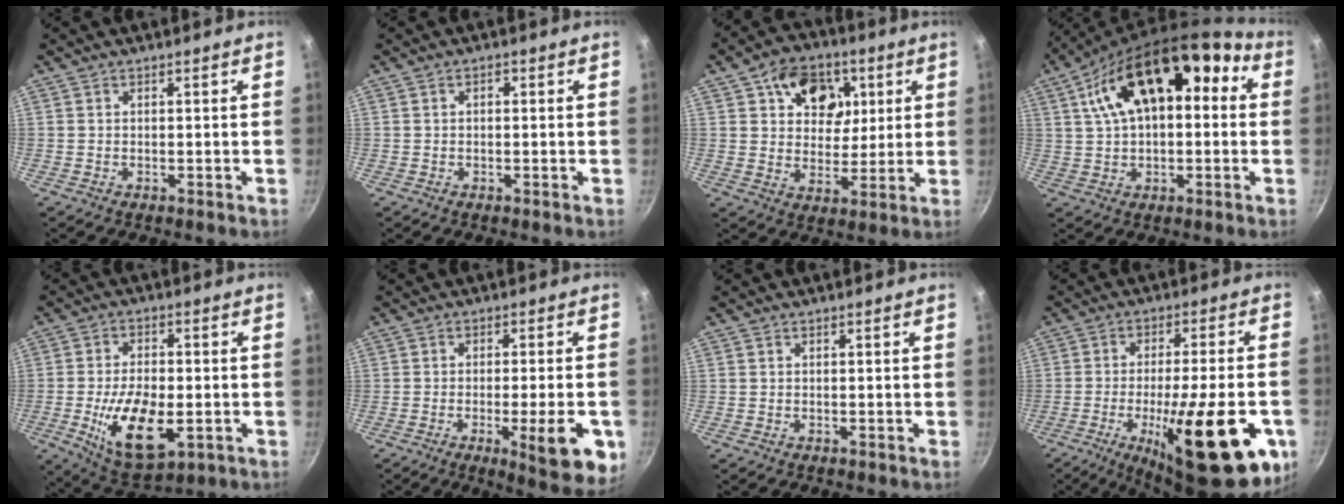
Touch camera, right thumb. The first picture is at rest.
{"total": 1.2, "force": [0.2, 0.8, 0.8], "torque": [-0.014, 0.007, 0.003]}
{"total": 13.3, "force": [4.9, 10.1, 7.2], "torque": [-0.064, -0.017, 0.075]}
{"total": 18.5, "force": [4.2, 10.3, 14.7], "torque": [-0.209, 0.049, 0.060]}
{"total": 14.3, "force": [-3.2, 7.1, 12.0], "torque": [-0.201, 0.003, -0.044]}
{"total": 12.2, "force": [-3.9, 3.0, 11.2], "torque": [-0.135, 0.006, -0.048]}
{"total": 0.0}
{"total": 25.3, "force": [-8.4, 7.2, 22.7], "torque": [-0.298, 0.011, -0.115]}